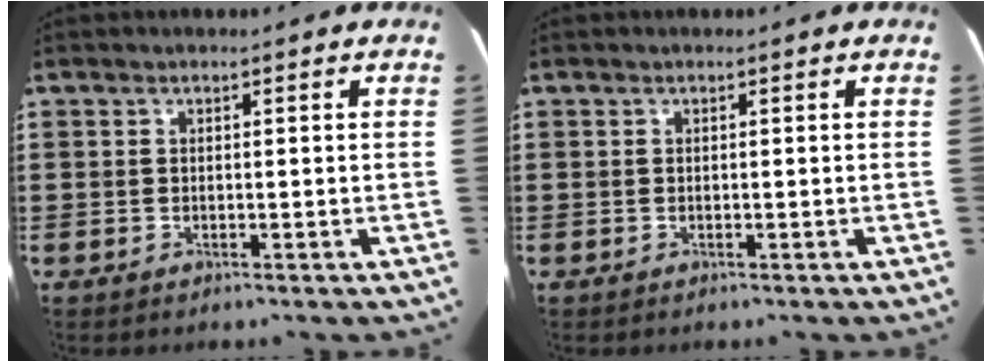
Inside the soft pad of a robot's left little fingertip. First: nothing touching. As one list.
[{"total": 0.0}]